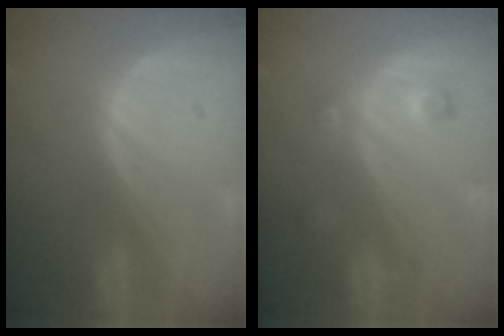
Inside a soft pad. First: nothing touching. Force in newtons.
{"total": 3.7, "press": 3.4, "slide": 1.5}